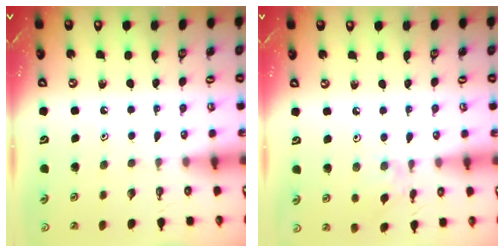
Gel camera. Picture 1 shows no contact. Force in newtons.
{"total": 2.0, "press": 2.0, "slide": 0.4}